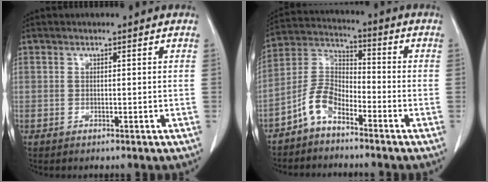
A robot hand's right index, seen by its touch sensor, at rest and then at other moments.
{"total": 6.4, "force": [-4.5, 2.9, 3.5], "torque": [-0.083, 0.017, -0.098]}